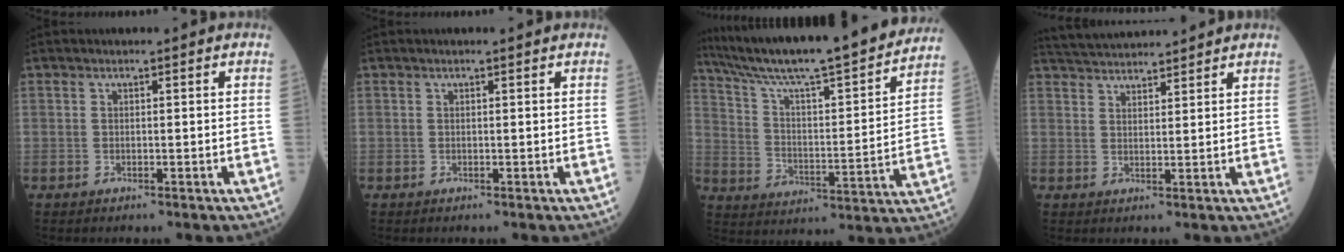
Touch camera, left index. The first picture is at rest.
{"total": 0.7, "force": [0.7, -0.1, 0.3], "torque": [-0.012, 0.002, 0.010]}
{"total": 25.5, "force": [22.2, 1.5, 12.5], "torque": [-0.210, -0.021, 0.328]}
{"total": 9.7, "force": [9.3, 0.8, 2.7], "torque": [-0.056, 0.033, 0.150]}